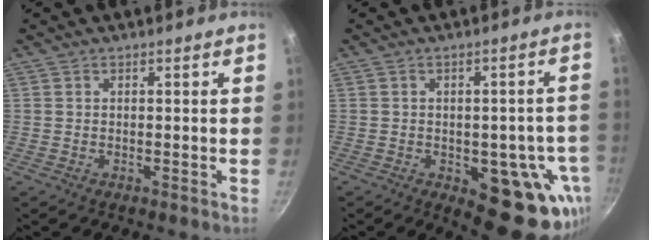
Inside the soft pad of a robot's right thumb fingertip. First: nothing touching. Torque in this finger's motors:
{"motor_torque": [1.71, 1.86, 0.04, -0.06, 0.20]}